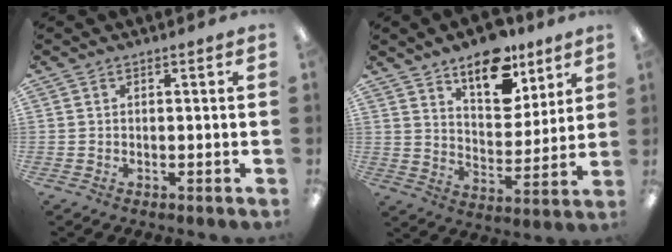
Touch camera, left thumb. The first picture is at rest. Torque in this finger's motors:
{"motor_torque": [0.28, 0.40, -0.12, -0.04, 0.06]}